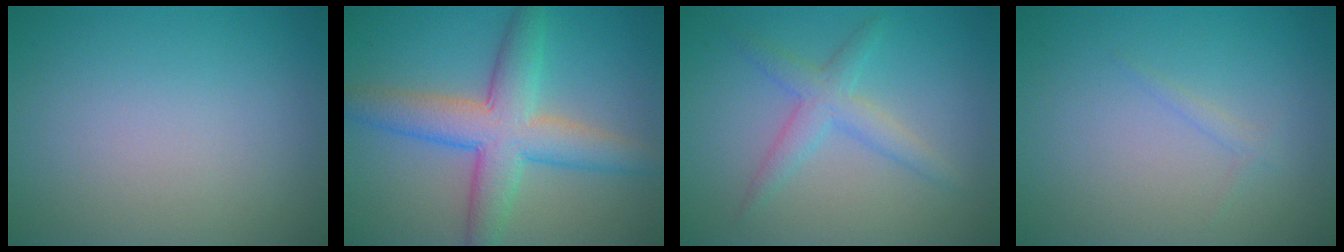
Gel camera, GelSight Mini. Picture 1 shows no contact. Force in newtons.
{"total": 6.9, "press": 6.9, "slide": 0.2}
{"total": 2.8, "press": 2.8, "slide": 0.1}
{"total": 0.8, "press": 0.8, "slide": 0.1}